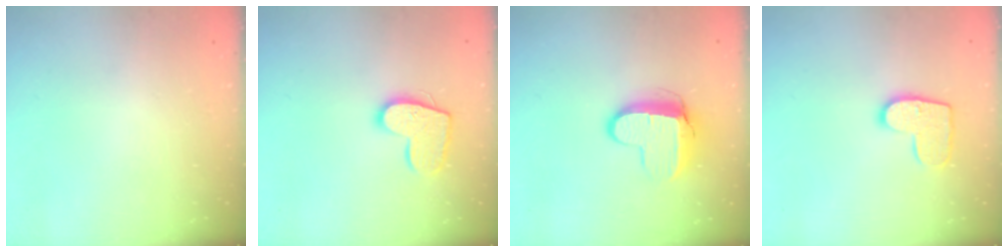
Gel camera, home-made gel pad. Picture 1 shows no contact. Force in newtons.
{"total": 13.0, "press": 13.0, "slide": 0.9}
{"total": 9.9, "press": 9.8, "slide": 0.9}
{"total": 10.4, "press": 10.4, "slide": 0.5}